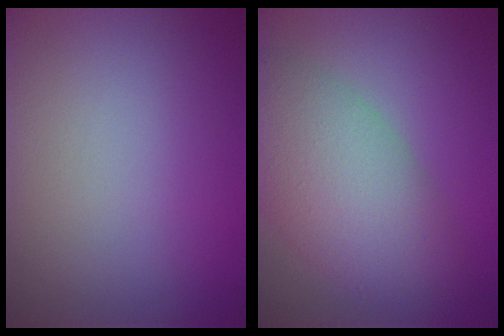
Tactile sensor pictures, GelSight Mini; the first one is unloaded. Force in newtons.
{"total": 7.7, "press": 7.7, "slide": 0.2}